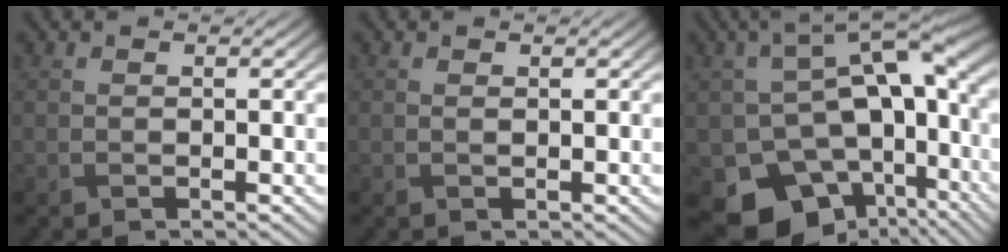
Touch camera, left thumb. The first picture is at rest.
{"total": 0.6, "force": [0.2, 0.1, 0.5], "torque": [-0.011, -0.003, 0.005]}
{"total": 17.0, "force": [-1.8, 11.2, 12.7], "torque": [-0.221, -0.052, 0.016]}